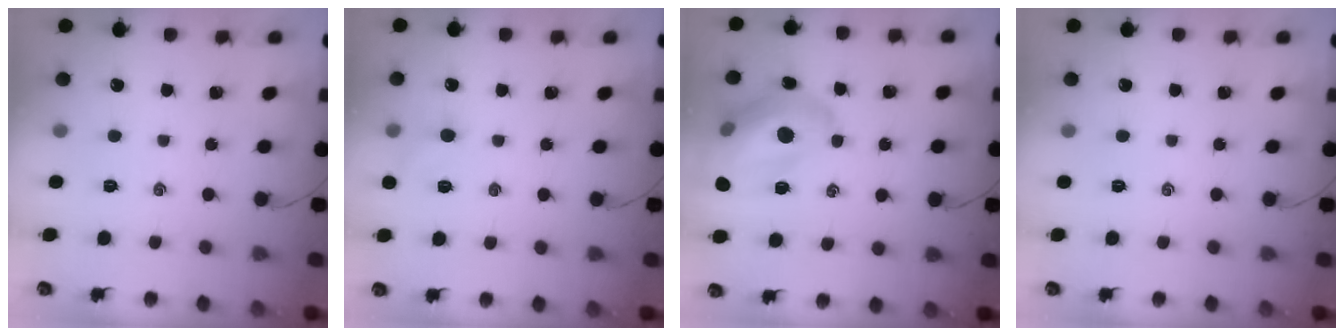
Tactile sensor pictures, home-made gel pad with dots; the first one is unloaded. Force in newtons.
{"total": 5.8, "press": 5.6, "slide": 1.8}
{"total": 21.4, "press": 21.0, "slide": 3.9}
{"total": 1.1, "press": 0.9, "slide": 0.5}